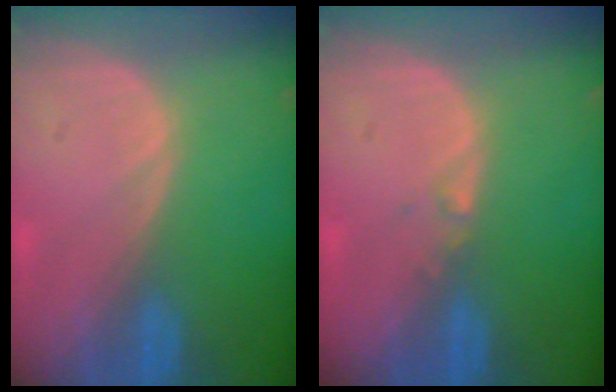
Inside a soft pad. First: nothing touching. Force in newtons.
{"total": 0.7, "press": 0.6, "slide": 0.4}